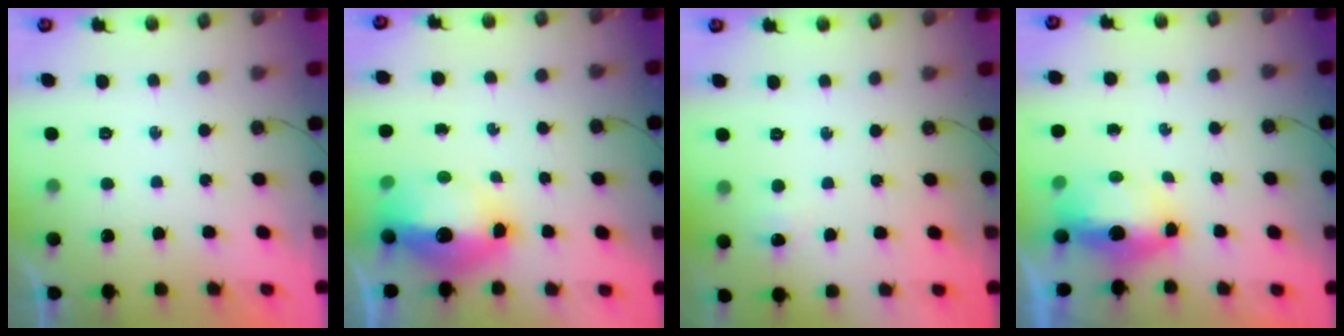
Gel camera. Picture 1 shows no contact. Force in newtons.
{"total": 15.2, "press": 15.1, "slide": 1.8}
{"total": 2.3, "press": 2.0, "slide": 1.0}
{"total": 6.7, "press": 6.7, "slide": 0.8}